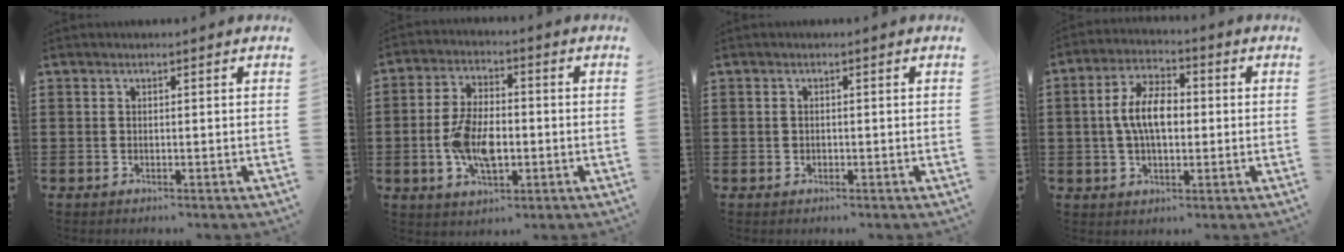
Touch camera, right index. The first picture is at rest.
{"total": 8.6, "force": [-1.7, 4.5, 7.1], "torque": [-0.156, 0.003, -0.034]}
{"total": 0.6, "force": [0.1, 0.6, 0.1], "torque": [-0.003, 0.004, 0.002]}
{"total": 7.7, "force": [0.1, 3.9, 6.7], "torque": [-0.140, 0.011, -0.003]}